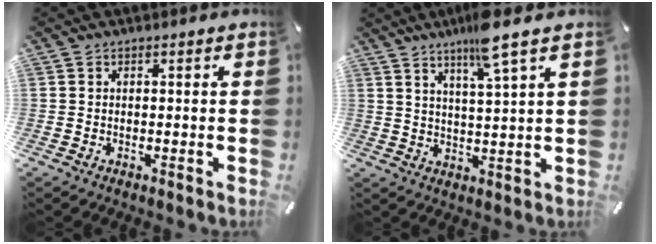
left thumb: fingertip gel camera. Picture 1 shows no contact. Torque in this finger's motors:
{"motor_torque": [1.41, 0.69, 0.18, -0.25, 0.31]}